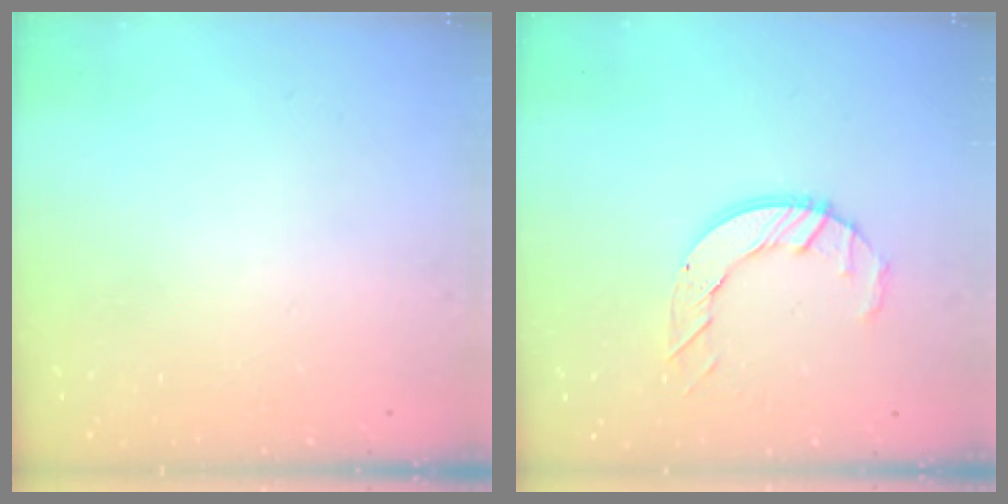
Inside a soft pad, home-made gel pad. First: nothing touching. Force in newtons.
{"total": 7.4, "press": 7.4, "slide": 0.5}